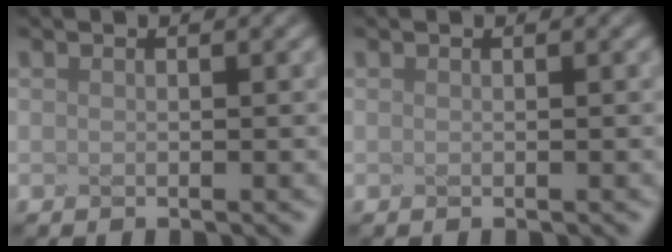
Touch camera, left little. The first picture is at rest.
{"total": 0.0}